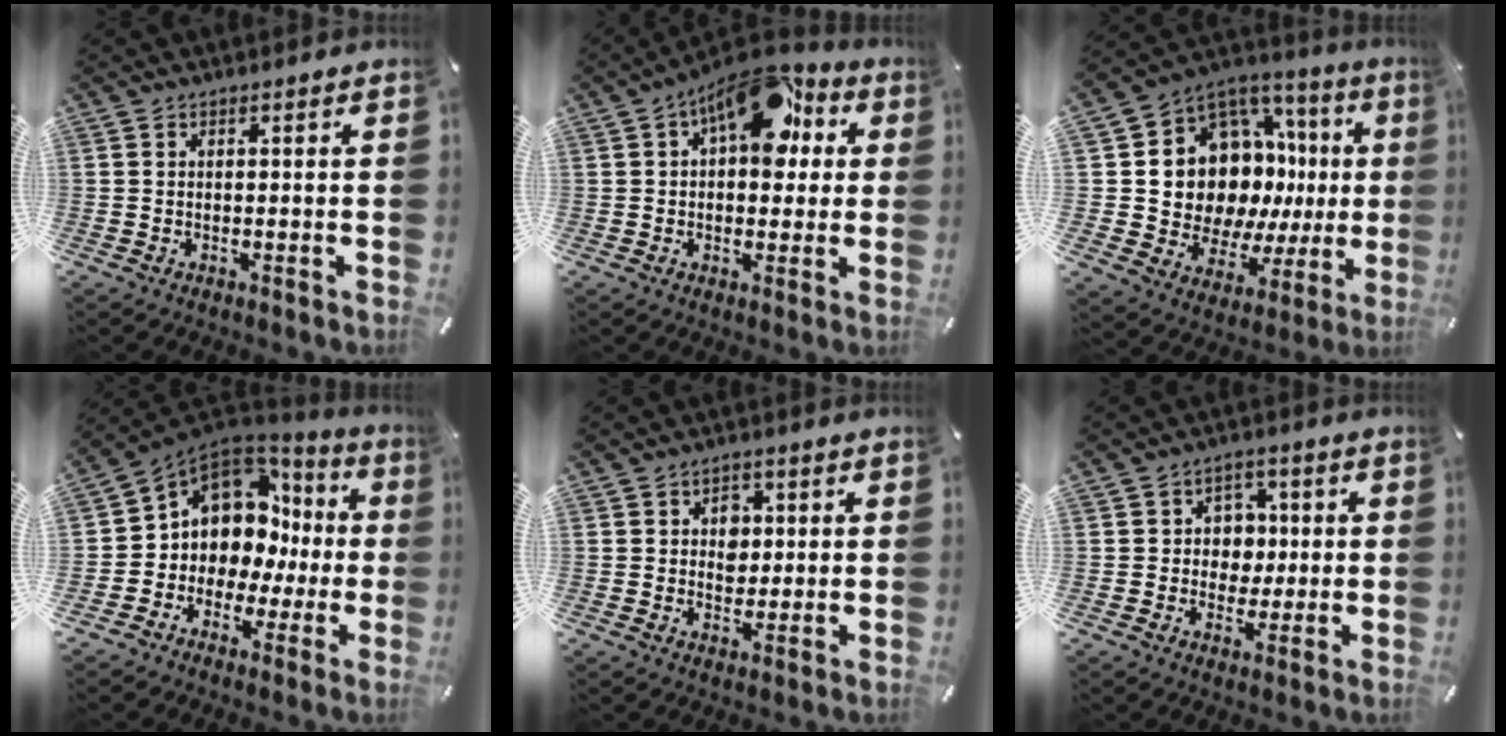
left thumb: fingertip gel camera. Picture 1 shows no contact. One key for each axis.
{"total": 15.6, "fx": 6.9, "fy": 8.6, "fz": 11.0, "tx": -0.146, "ty": -0.034, "tz": 0.120}
{"total": 13.6, "fx": 3.3, "fy": 11.3, "fz": 6.9, "tx": -0.112, "ty": -0.064, "tz": 0.079}
{"total": 10.1, "fx": 3.1, "fy": 8.9, "fz": 3.8, "tx": -0.080, "ty": -0.040, "tz": 0.068}
{"total": 4.9, "fx": 0.7, "fy": 4.2, "fz": 2.3, "tx": -0.022, "ty": -0.002, "tz": 0.005}
{"total": 6.5, "fx": 0.2, "fy": 6.1, "fz": 2.1, "tx": -0.024, "ty": 0.006, "tz": 0.001}